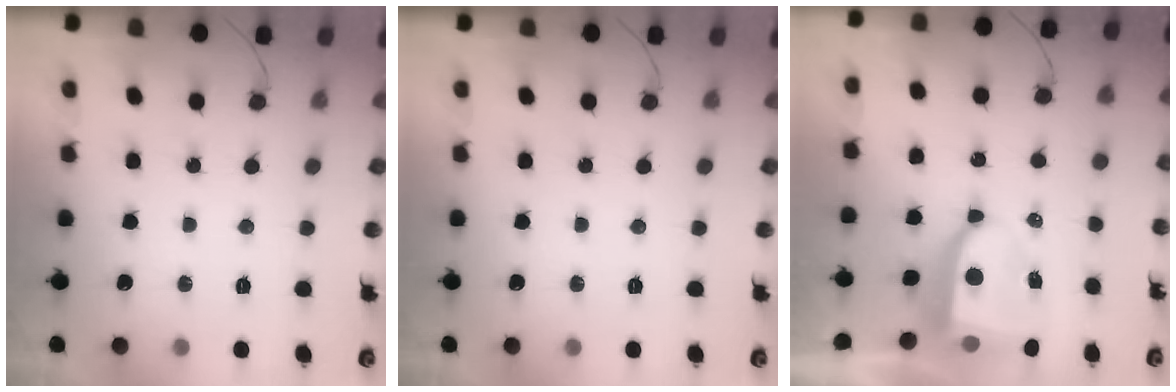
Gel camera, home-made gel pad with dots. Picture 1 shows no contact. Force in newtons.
{"total": 0.0}
{"total": 7.7, "press": 7.6, "slide": 1.1}